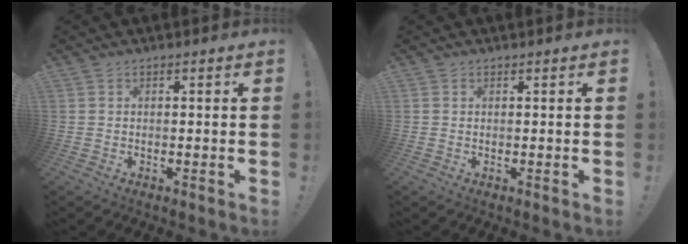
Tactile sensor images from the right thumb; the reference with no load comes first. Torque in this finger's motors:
{"motor_torque": [-0.24, -0.11, -0.28, -0.02, 0.07]}